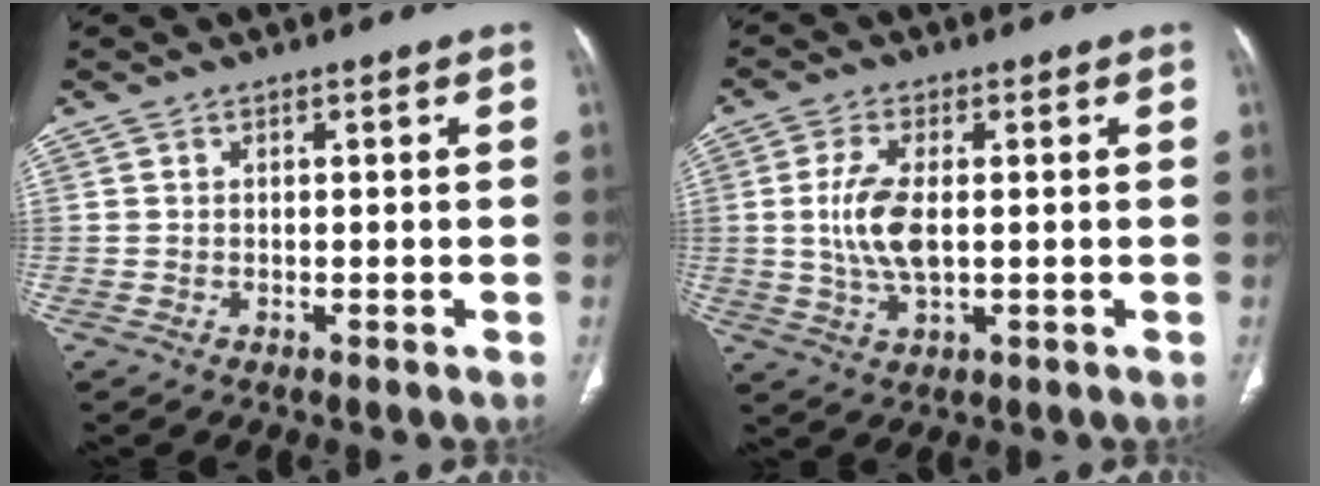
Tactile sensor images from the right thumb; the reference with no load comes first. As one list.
[{"total": 8.2, "force": [0.3, 3.6, 7.4], "torque": [-0.165, -0.005, 0.006]}]